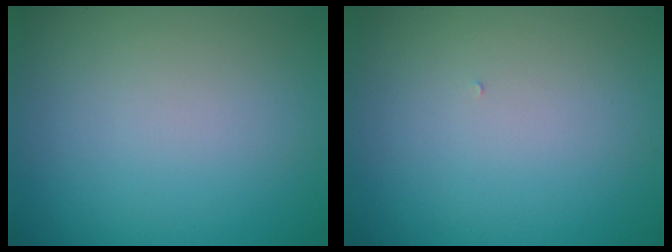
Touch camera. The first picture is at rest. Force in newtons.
{"total": 0.0}